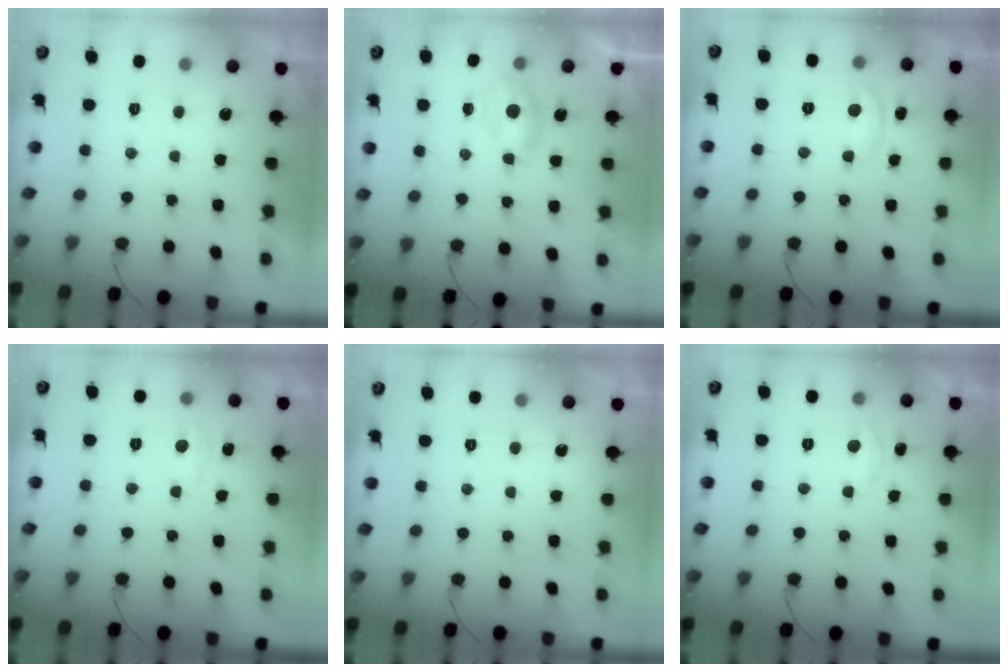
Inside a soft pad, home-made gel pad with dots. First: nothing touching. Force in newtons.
{"total": 4.7, "press": 4.7, "slide": 0.6}
{"total": 5.5, "press": 5.5, "slide": 0.2}
{"total": 2.9, "press": 2.9, "slide": 0.4}
{"total": 0.0}
{"total": 3.8, "press": 3.8, "slide": 0.4}